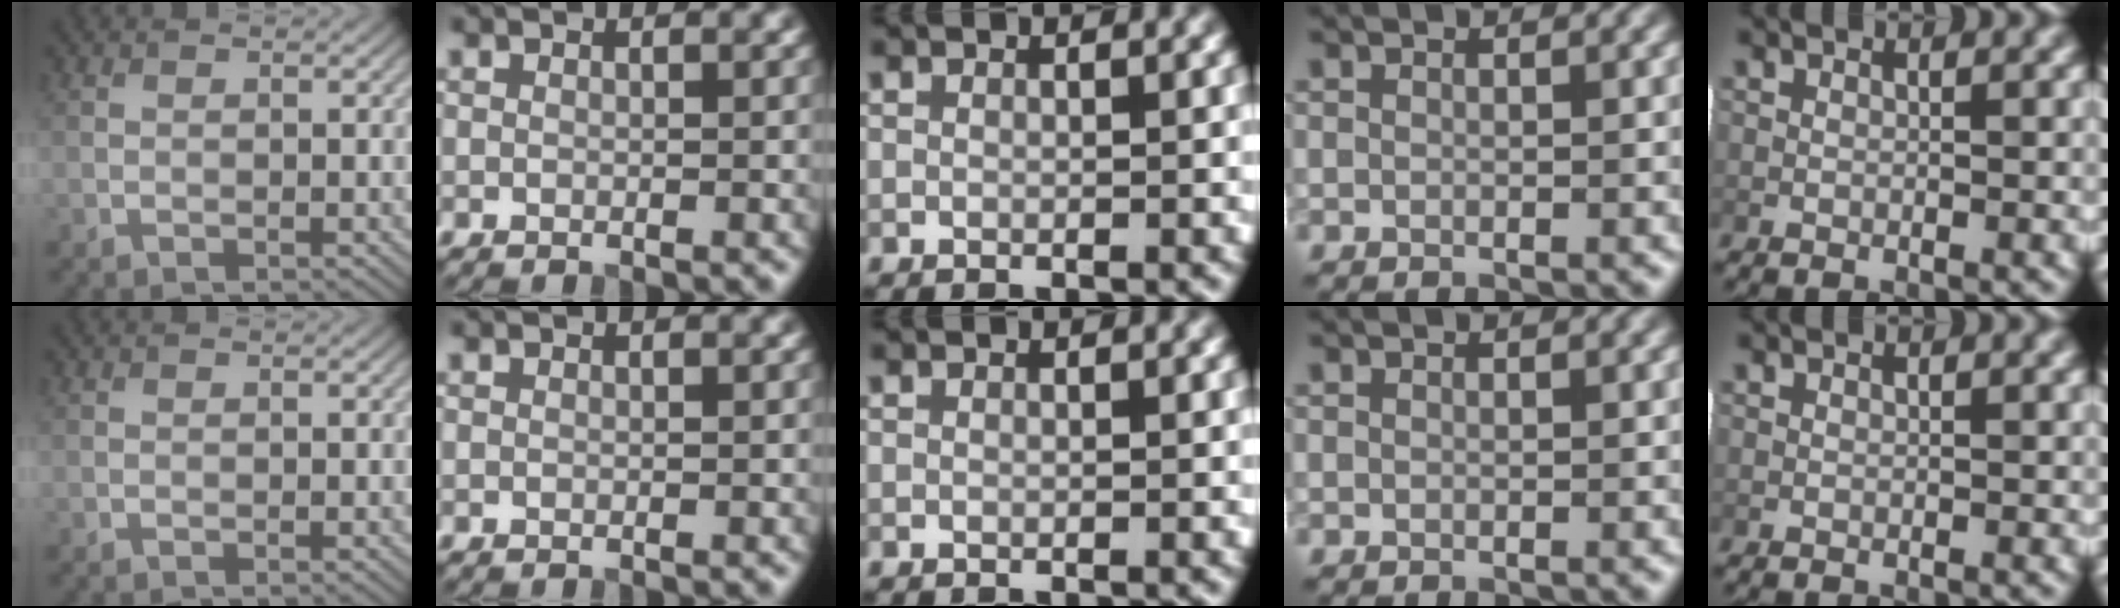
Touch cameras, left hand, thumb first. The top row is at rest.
{}